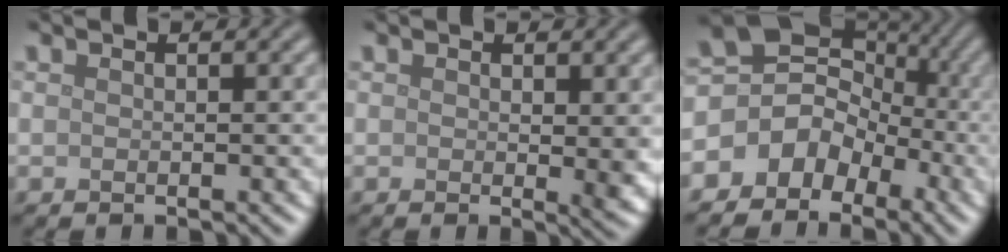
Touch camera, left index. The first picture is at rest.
{"total": 1.9, "force": [0.3, 0.3, 1.8], "torque": [-0.019, -0.009, 0.003]}
{"total": 6.3, "force": [-2.1, 5.3, 2.8], "torque": [-0.021, 0.019, -0.052]}